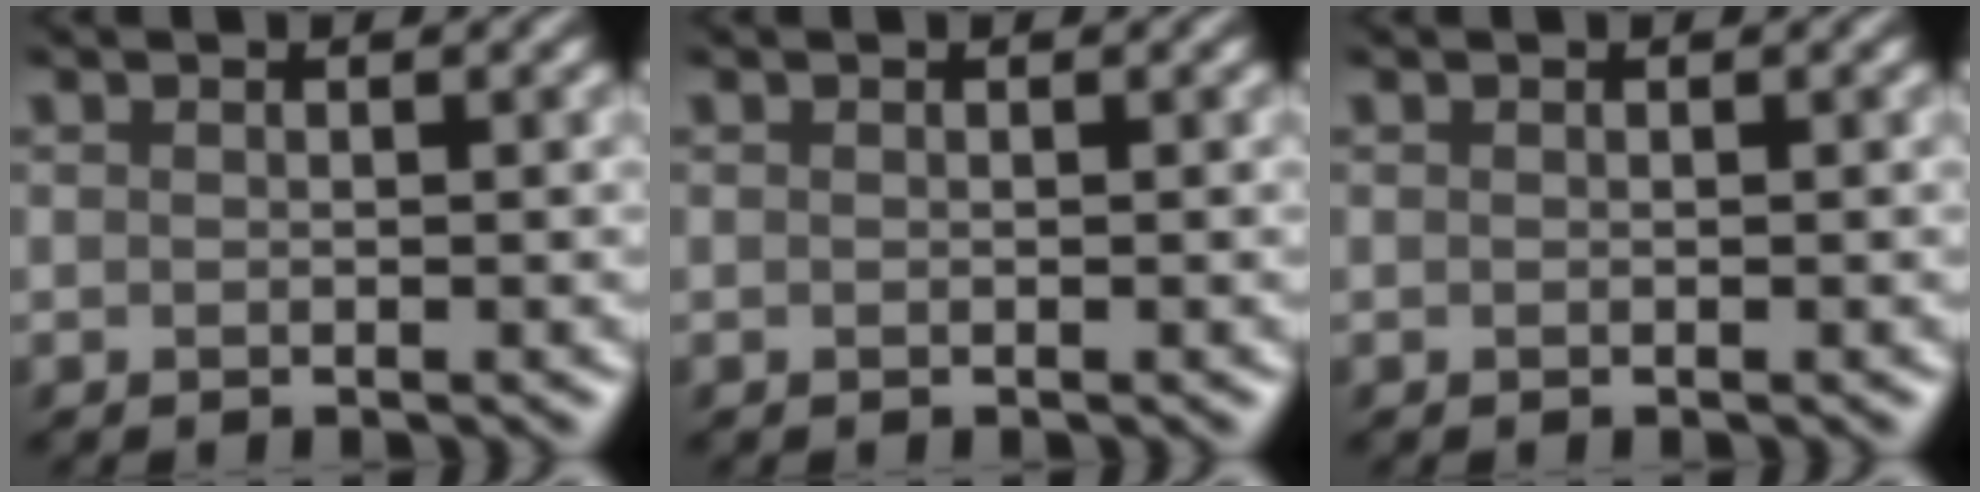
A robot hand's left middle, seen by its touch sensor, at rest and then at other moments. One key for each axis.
{"total": 0.0}
{"total": 0.0}